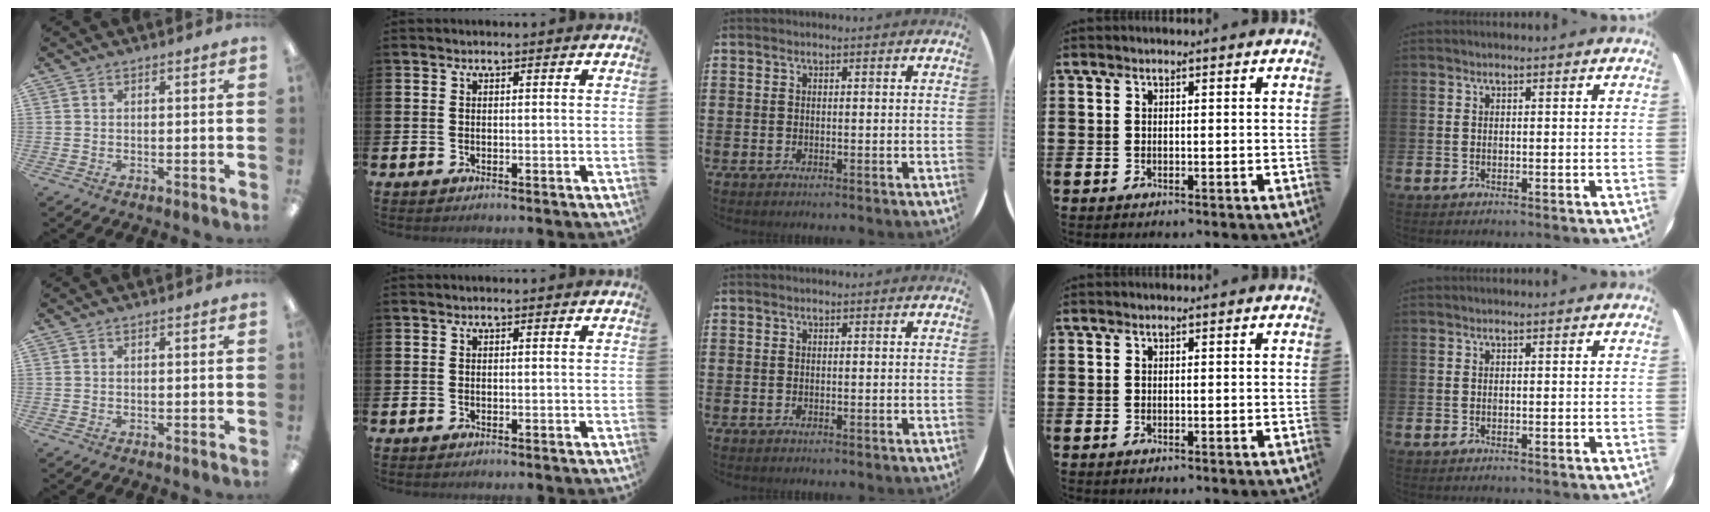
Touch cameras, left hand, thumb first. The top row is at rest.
{}